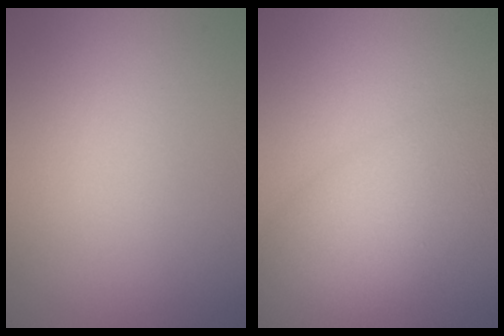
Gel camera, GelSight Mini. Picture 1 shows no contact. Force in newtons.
{"total": 5.9, "press": 5.9, "slide": 0.1}